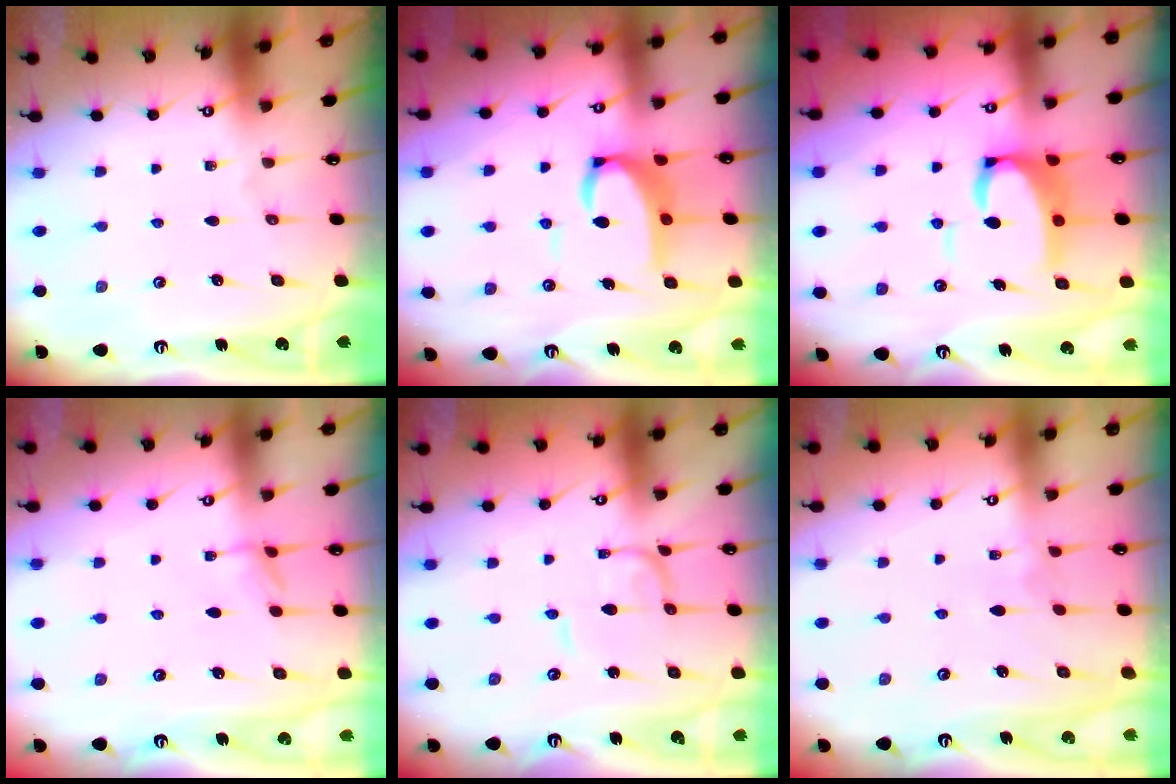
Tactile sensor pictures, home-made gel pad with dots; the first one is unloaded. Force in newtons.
{"total": 6.7, "press": 6.6, "slide": 1.0}
{"total": 7.0, "press": 6.9, "slide": 1.0}
{"total": 2.7, "press": 2.7, "slide": 0.5}
{"total": 1.6, "press": 1.6, "slide": 0.1}
{"total": 3.8, "press": 3.8, "slide": 0.3}